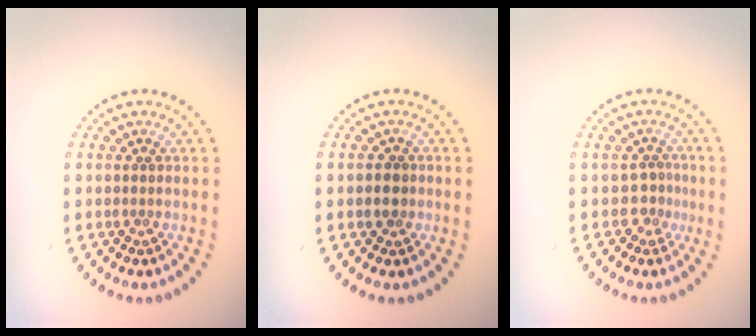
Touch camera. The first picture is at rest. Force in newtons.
{"total": 1.6, "press": 1.5, "slide": 0.3}
{"total": 1.6, "press": 1.1, "slide": 1.2}